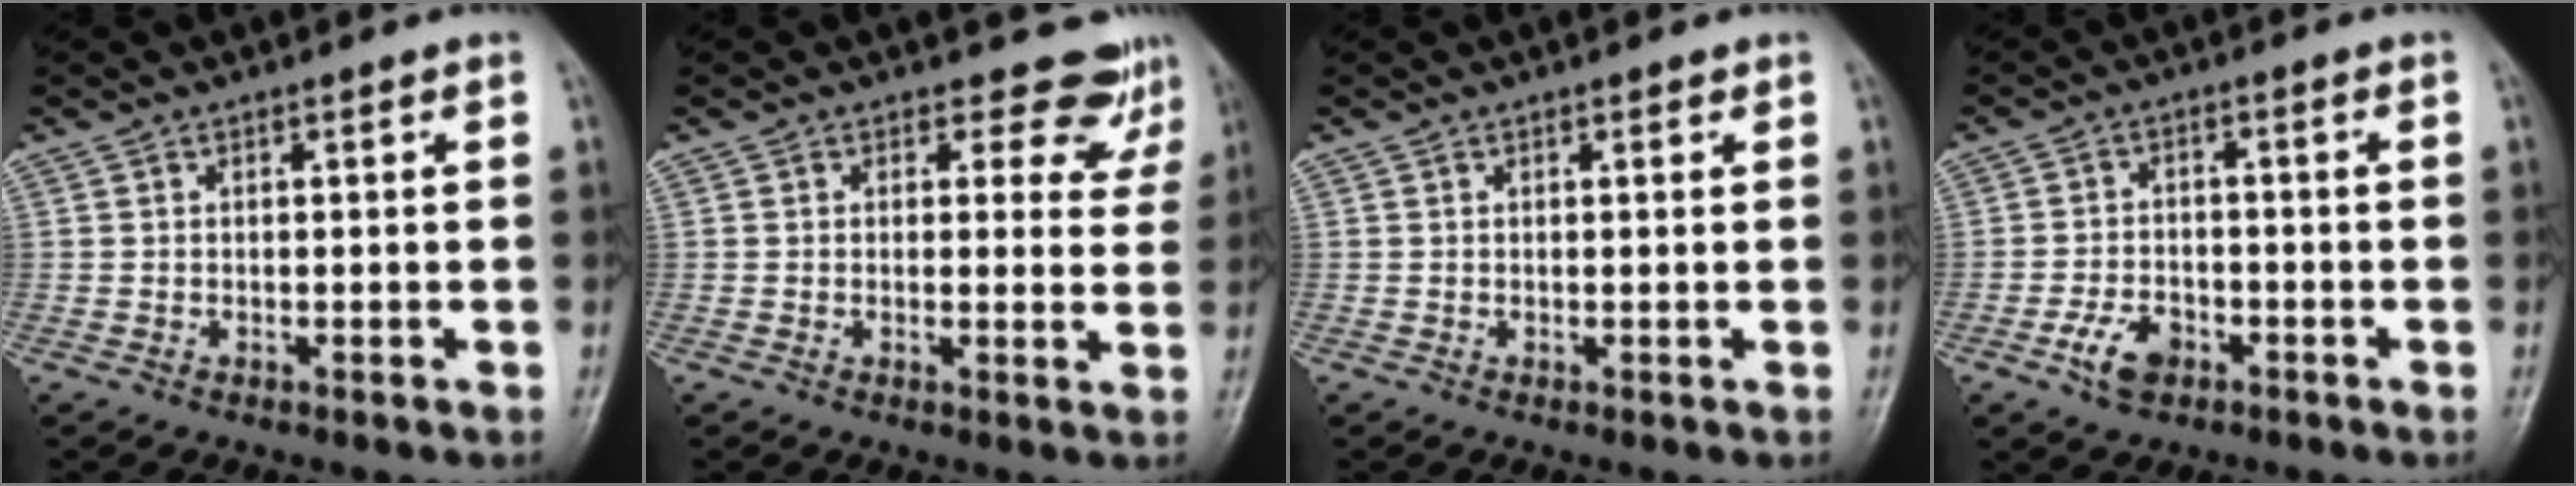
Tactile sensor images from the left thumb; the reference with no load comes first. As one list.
[{"total": 5.9, "force": [4.9, 3.2, 0.6], "torque": [0.028, -0.030, 0.037]}, {"total": 0.8, "force": [0.5, 0.3, 0.5], "torque": [-0.005, -0.002, 0.004]}, {"total": 5.5, "force": [-2.9, 3.4, 3.3], "torque": [-0.055, 0.015, -0.053]}]